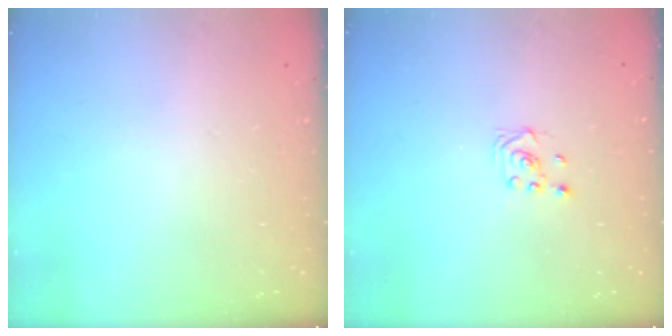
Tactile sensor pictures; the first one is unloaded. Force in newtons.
{"total": 1.6, "press": 1.4, "slide": 0.9}